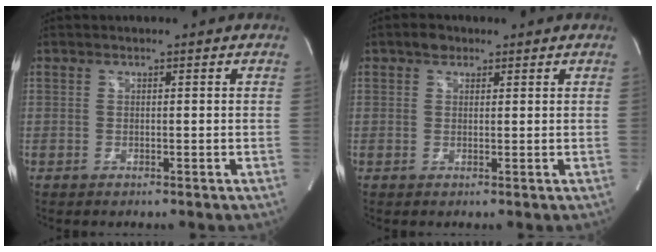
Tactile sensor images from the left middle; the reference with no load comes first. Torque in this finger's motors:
{"motor_torque": [0.27, -0.18, 0.02, 0.00]}